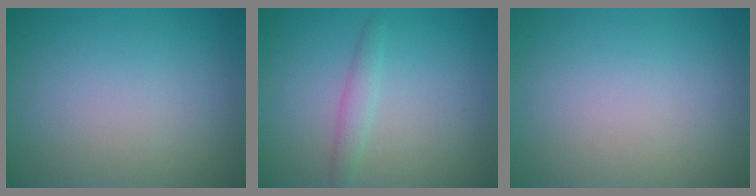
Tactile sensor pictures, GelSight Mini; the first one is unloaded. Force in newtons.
{"total": 1.5, "press": 1.5, "slide": 0.0}
{"total": 0.0}